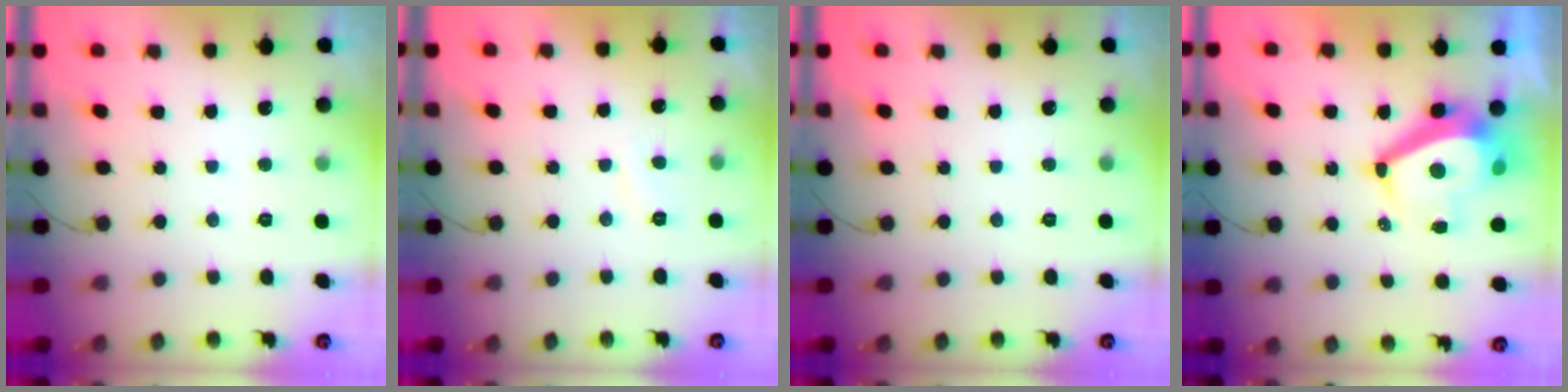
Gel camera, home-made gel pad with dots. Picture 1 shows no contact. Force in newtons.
{"total": 1.5, "press": 1.4, "slide": 0.6}
{"total": 0.0}
{"total": 10.2, "press": 10.1, "slide": 1.4}